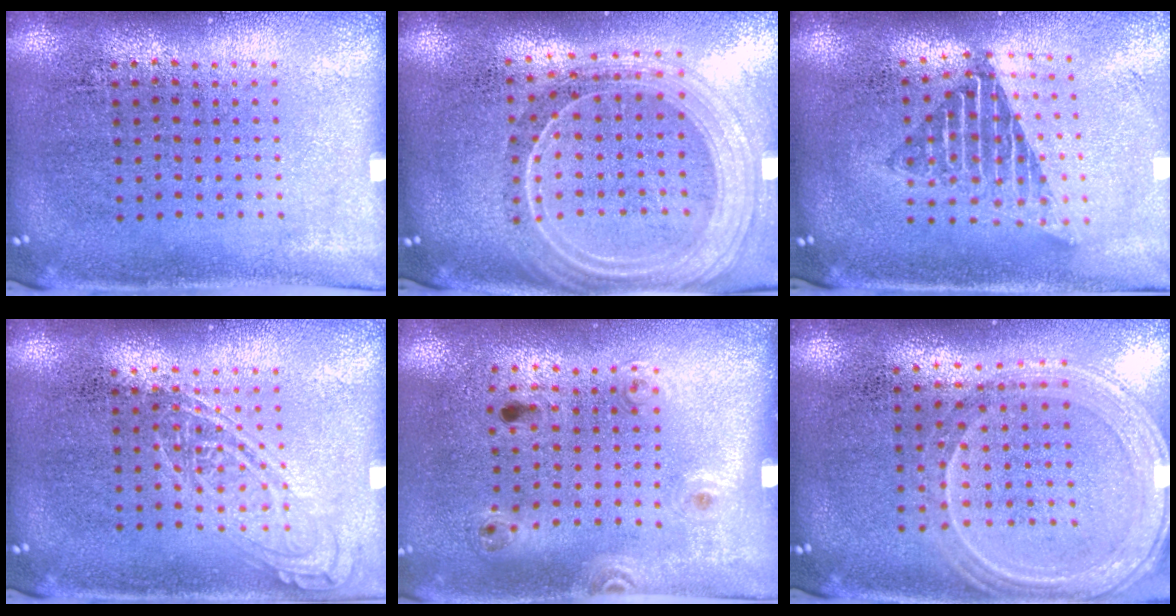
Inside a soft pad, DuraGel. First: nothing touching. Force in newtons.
{"total": 2.3, "press": 2.0, "slide": 1.1}
{"total": 1.7, "press": 1.4, "slide": 1.0}
{"total": 1.8, "press": 1.8, "slide": 0.2}
{"total": 1.4, "press": 0.8, "slide": 1.1}
{"total": 1.2, "press": 1.2, "slide": 0.2}